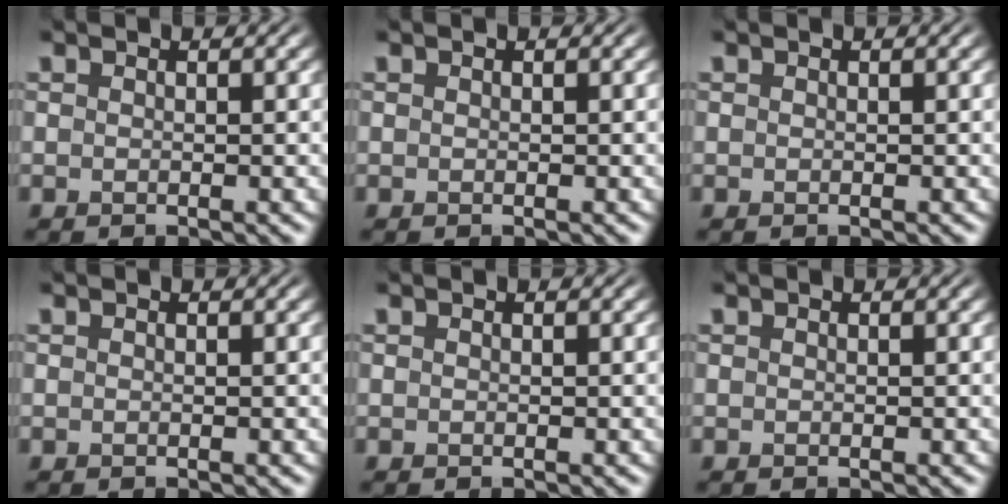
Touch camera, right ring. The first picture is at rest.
{"total": 0.0}
{"total": 0.0}
{"total": 0.0}
{"total": 0.0}
{"total": 0.0}